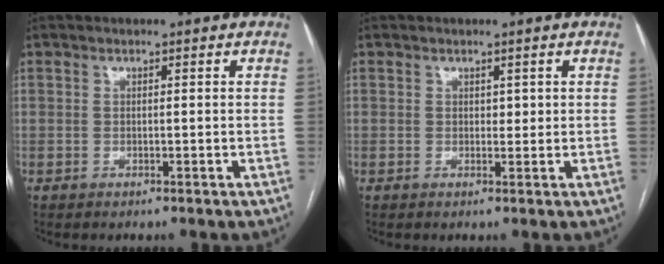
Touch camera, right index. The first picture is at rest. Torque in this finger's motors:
{"motor_torque": [-0.08, -0.01, -0.01, 0.00]}